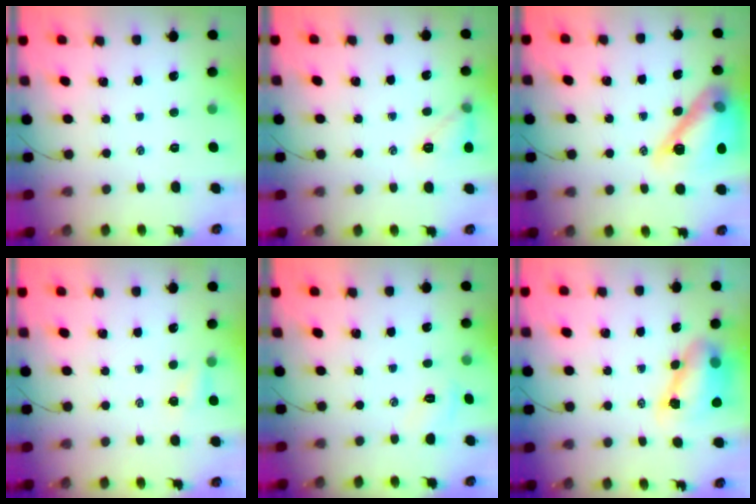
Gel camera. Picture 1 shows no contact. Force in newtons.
{"total": 7.8, "press": 7.7, "slide": 1.1}
{"total": 19.4, "press": 19.2, "slide": 2.6}
{"total": 2.4, "press": 2.3, "slide": 0.9}
{"total": 3.6, "press": 3.5, "slide": 1.0}
{"total": 8.5, "press": 8.2, "slide": 2.0}